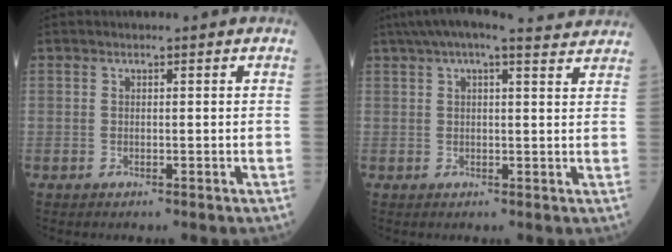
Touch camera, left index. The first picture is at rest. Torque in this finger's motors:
{"motor_torque": [0.75, -1.39, 0.20, 0.03]}